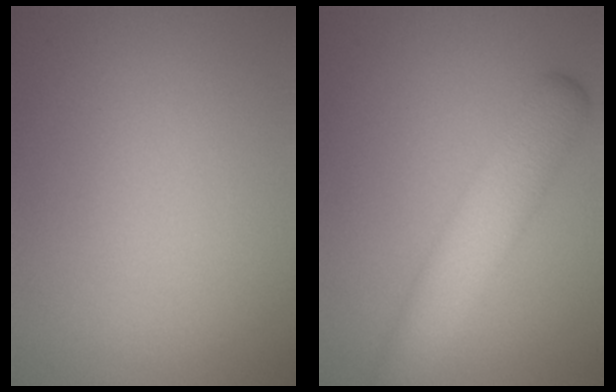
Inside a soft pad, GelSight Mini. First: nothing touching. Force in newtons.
{"total": 5.1, "press": 5.1, "slide": 0.0}